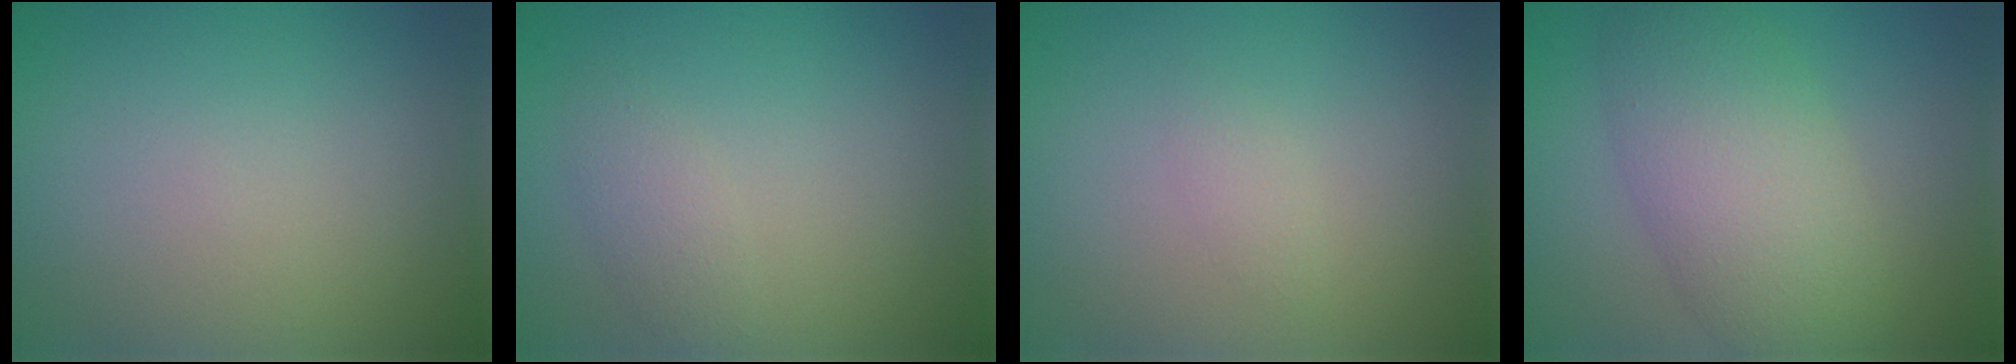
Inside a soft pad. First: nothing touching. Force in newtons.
{"total": 1.6, "press": 1.6, "slide": 0.1}
{"total": 0.9, "press": 0.9, "slide": 0.0}
{"total": 6.5, "press": 6.5, "slide": 0.4}